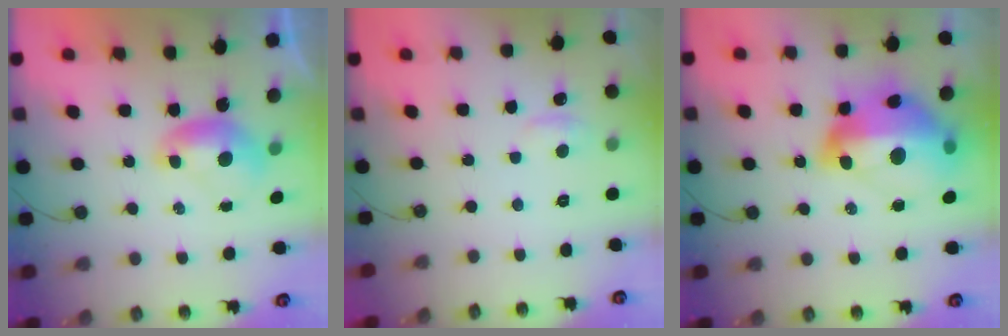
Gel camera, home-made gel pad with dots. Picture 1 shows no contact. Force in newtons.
{"total": 1.3, "press": 1.0, "slide": 0.7}
{"total": 18.4, "press": 18.3, "slide": 1.7}